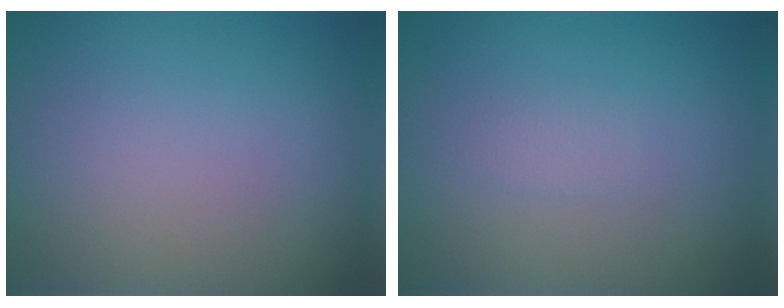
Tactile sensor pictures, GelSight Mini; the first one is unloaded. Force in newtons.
{"total": 0.7, "press": 0.6, "slide": 0.2}